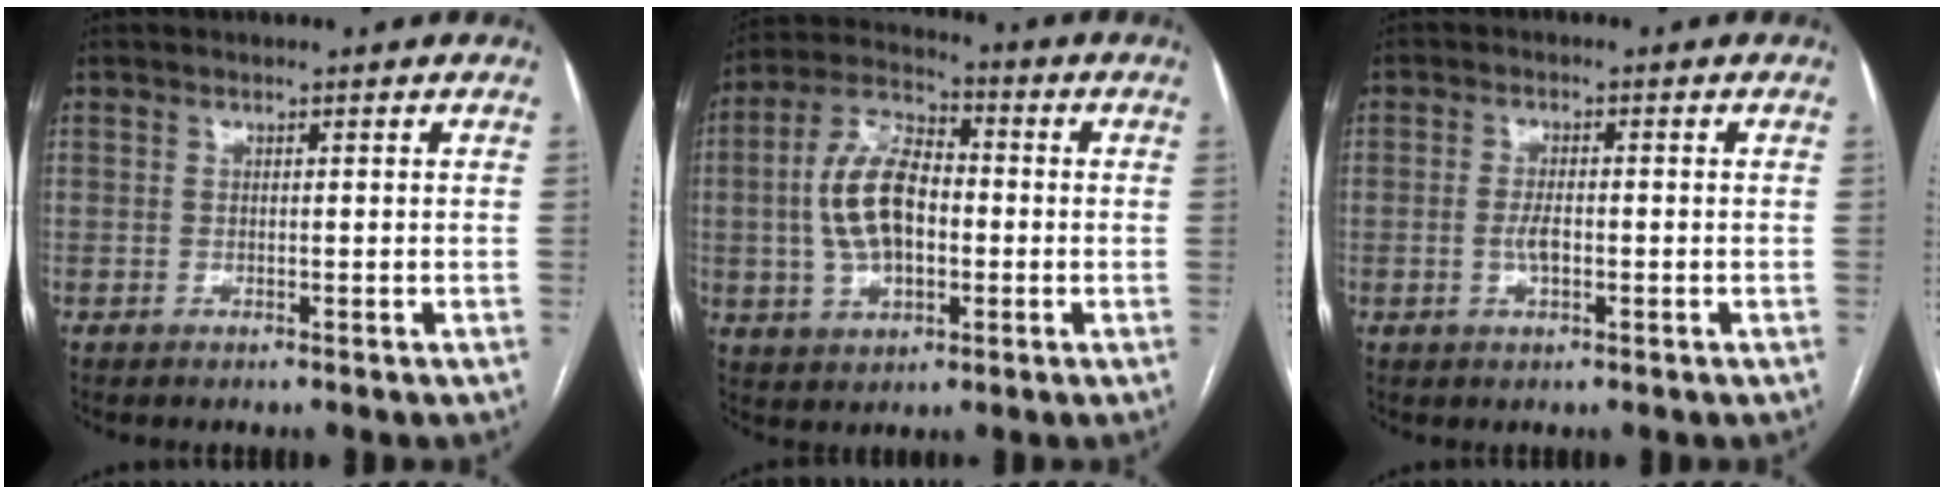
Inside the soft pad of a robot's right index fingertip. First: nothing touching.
{"total": 12.1, "force": [-0.6, 6.4, 10.3], "torque": [-0.219, 0.023, -0.008]}
{"total": 2.9, "force": [-0.7, 0.9, 2.7], "torque": [-0.059, 0.000, -0.012]}